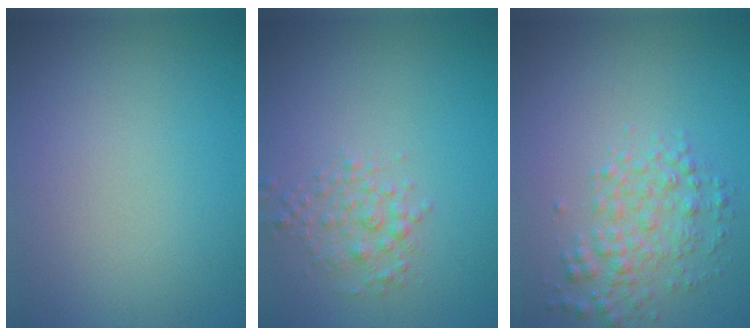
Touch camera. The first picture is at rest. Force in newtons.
{"total": 1.9, "press": 1.9, "slide": 0.0}
{"total": 3.0, "press": 3.0, "slide": 0.0}